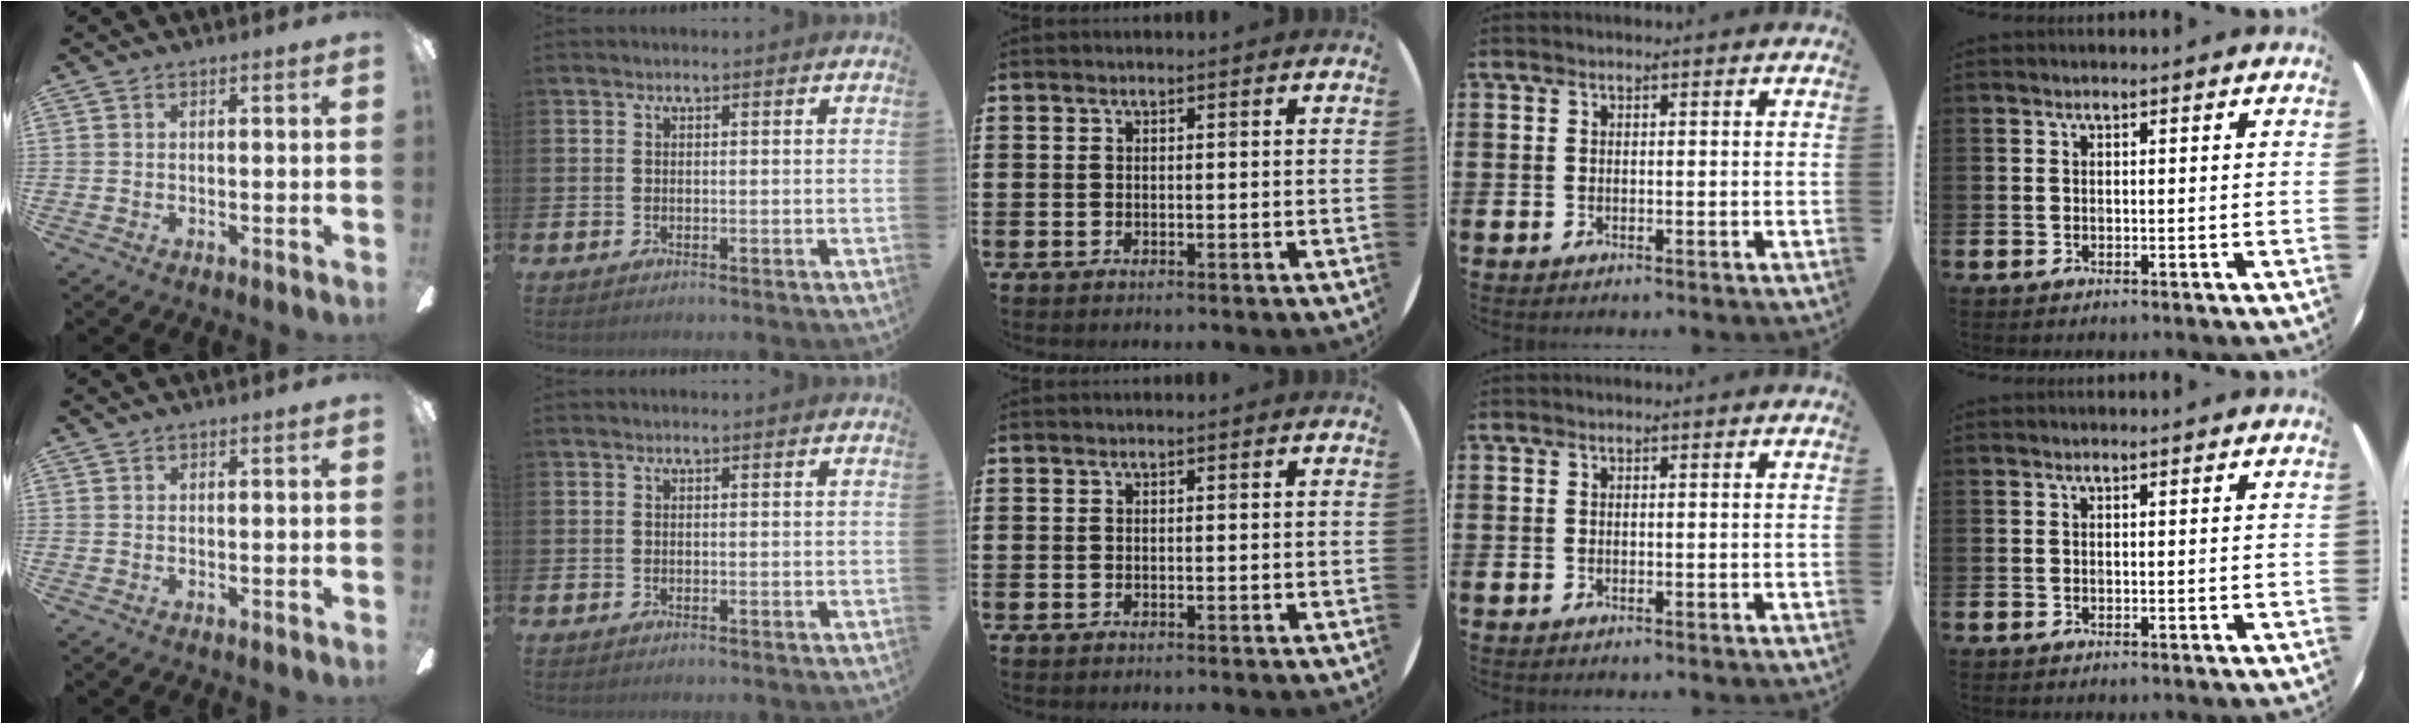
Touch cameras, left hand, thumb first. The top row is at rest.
{}